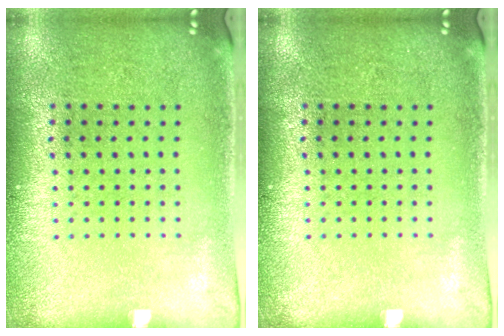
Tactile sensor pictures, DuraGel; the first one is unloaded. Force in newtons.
{"total": 0.0}